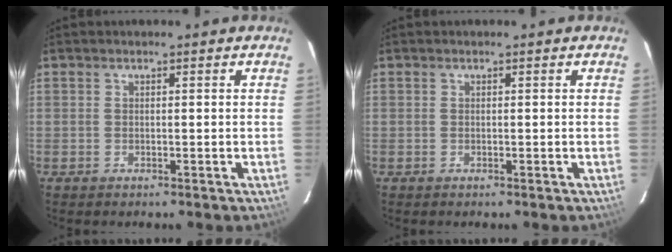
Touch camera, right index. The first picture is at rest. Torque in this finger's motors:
{"motor_torque": [0.00, 0.00, 0.00, 0.00]}